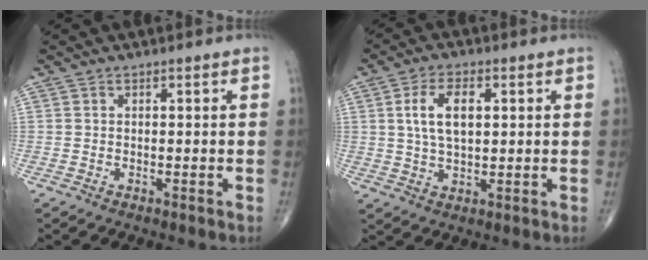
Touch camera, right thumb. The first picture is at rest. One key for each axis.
{"total": 7.9, "fx": 1.8, "fy": 4.1, "fz": 6.5, "tx": -0.120, "ty": 0.000, "tz": 0.034}